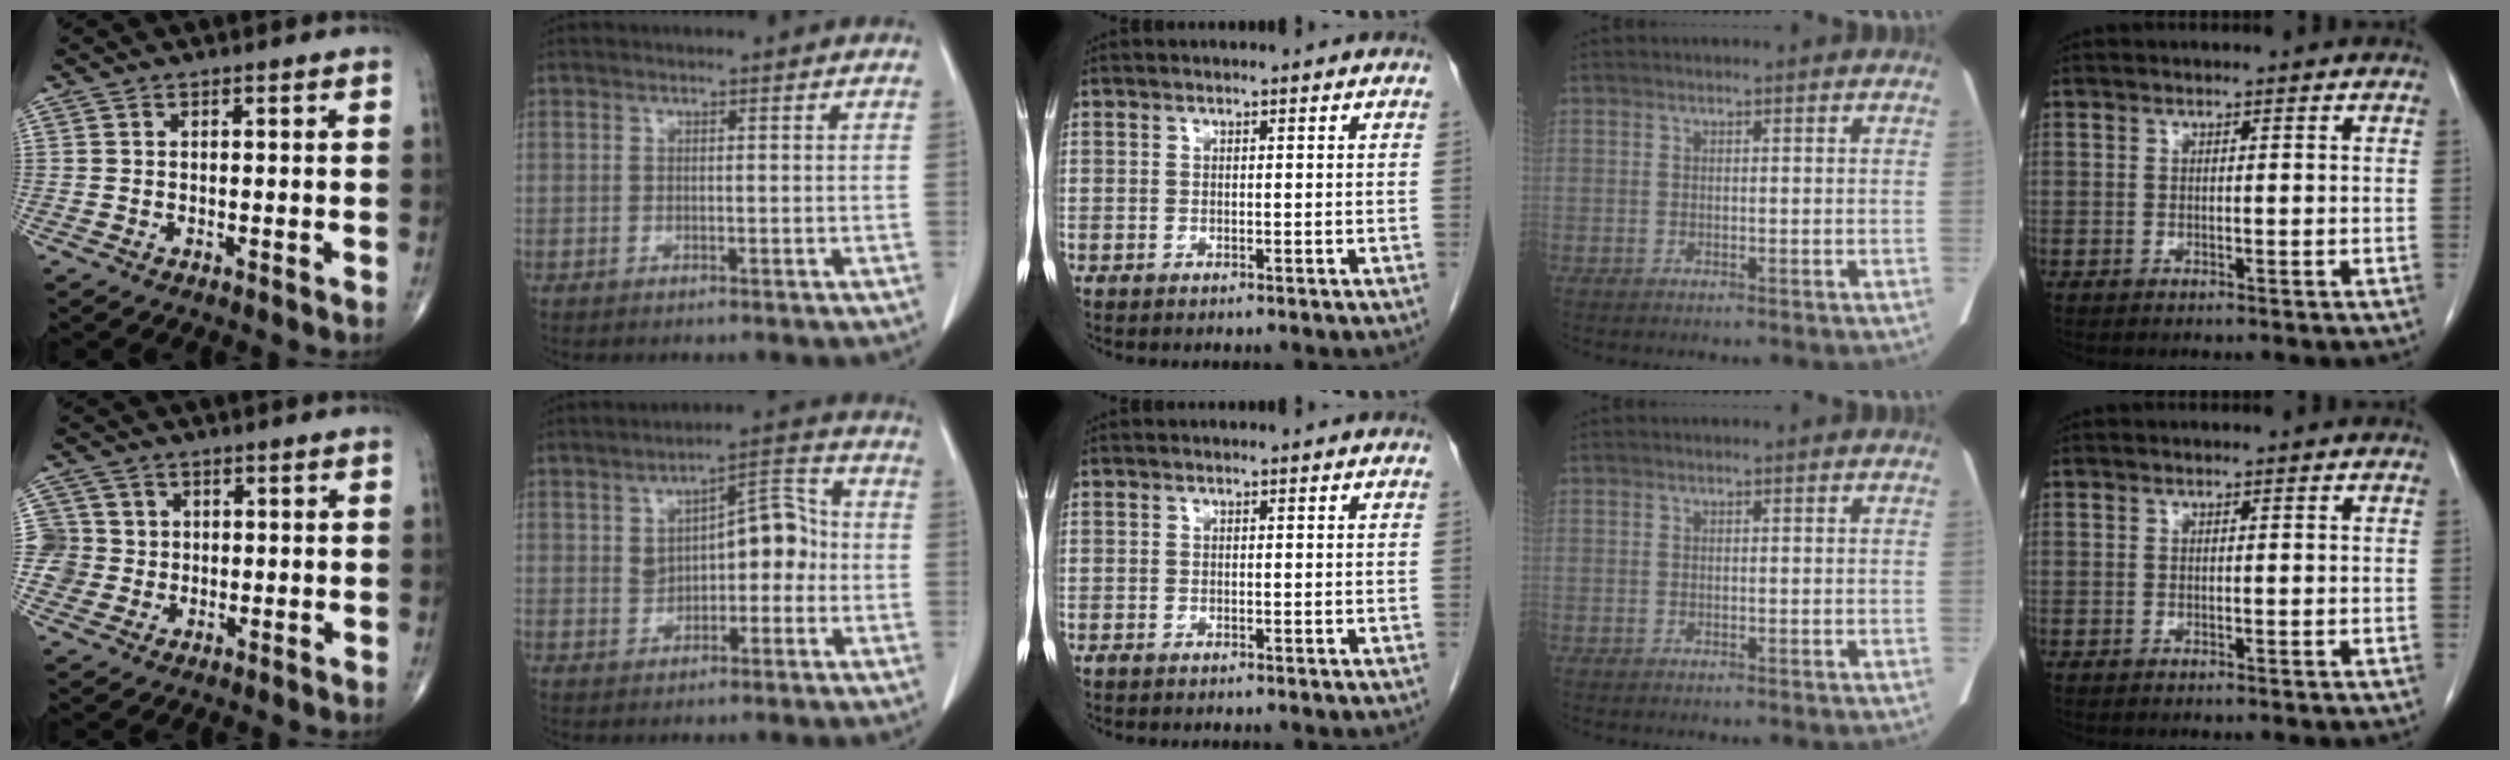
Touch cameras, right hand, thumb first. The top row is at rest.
{"thumb": {"total": 6.1, "force": [0.5, 6.1, 0.2], "torque": [0.028, 0.012, 0.007]}, "index": {"total": 8.3, "force": [0.2, 3.9, 7.4], "torque": [-0.104, 0.039, 0.007]}, "middle": {"total": 0.6, "force": [-0.6, 0.1, 0.2], "torque": [-0.007, -0.001, -0.011]}}